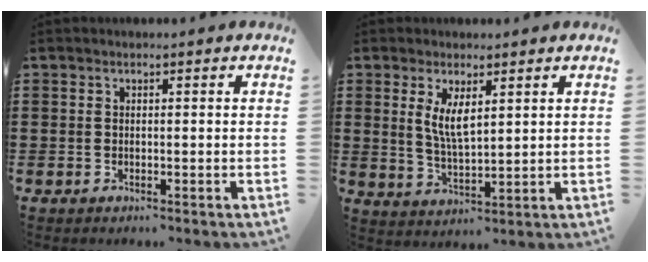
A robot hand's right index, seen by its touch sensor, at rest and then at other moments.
{"total": 4.7, "force": [1.7, 1.6, 4.1], "torque": [-0.085, 0.002, 0.030]}